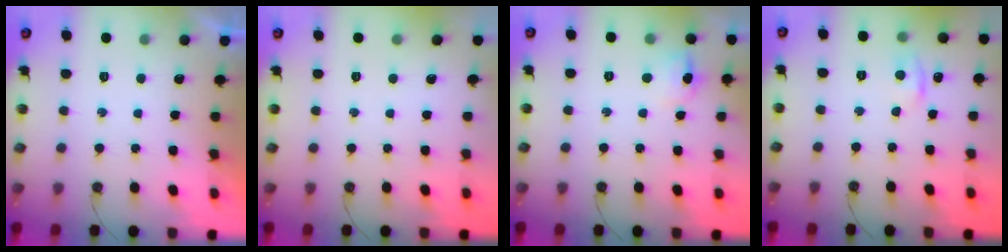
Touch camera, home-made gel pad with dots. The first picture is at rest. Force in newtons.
{"total": 0.0}
{"total": 5.6, "press": 5.3, "slide": 1.6}
{"total": 5.1, "press": 5.0, "slide": 0.7}